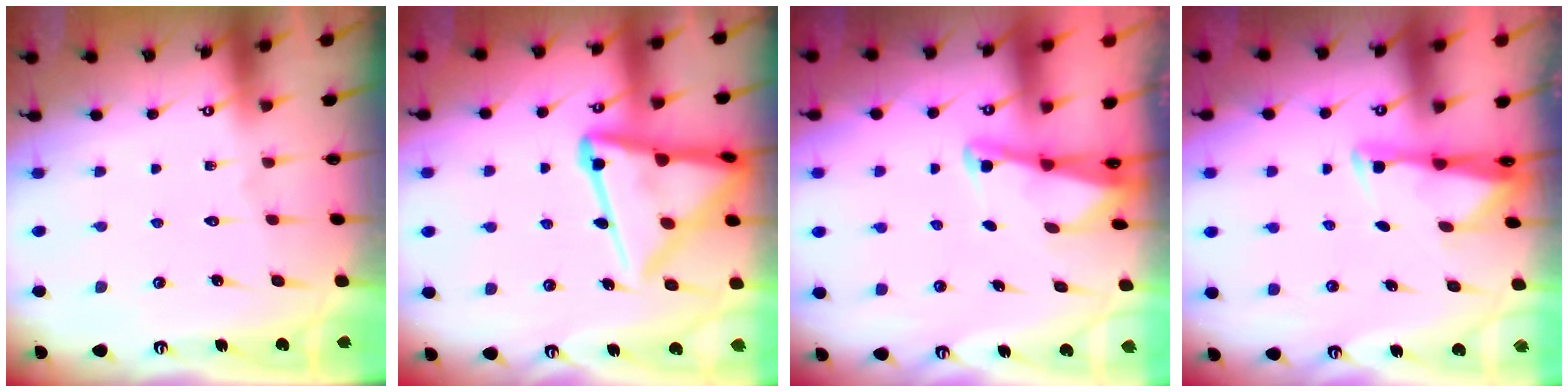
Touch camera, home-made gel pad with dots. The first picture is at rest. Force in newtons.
{"total": 16.7, "press": 16.6, "slide": 1.6}
{"total": 2.3, "press": 2.2, "slide": 0.3}
{"total": 2.9, "press": 2.9, "slide": 0.4}